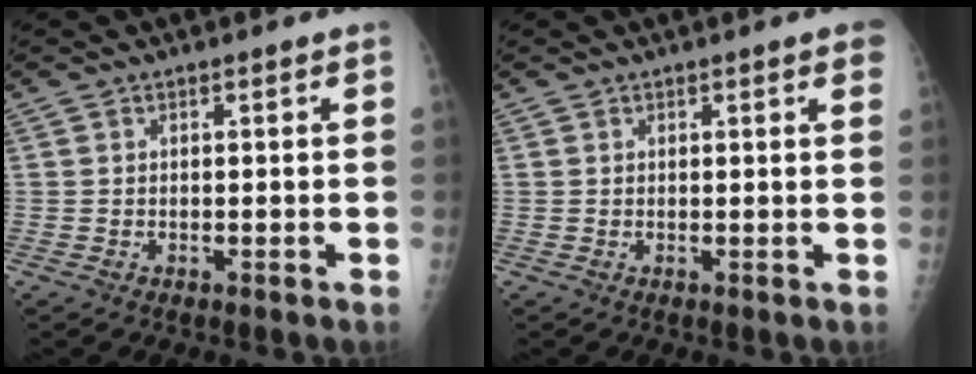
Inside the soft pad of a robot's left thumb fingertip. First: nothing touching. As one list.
[{"total": 2.6, "force": [1.6, 0.3, 2.0], "torque": [-0.018, 0.002, 0.015]}]